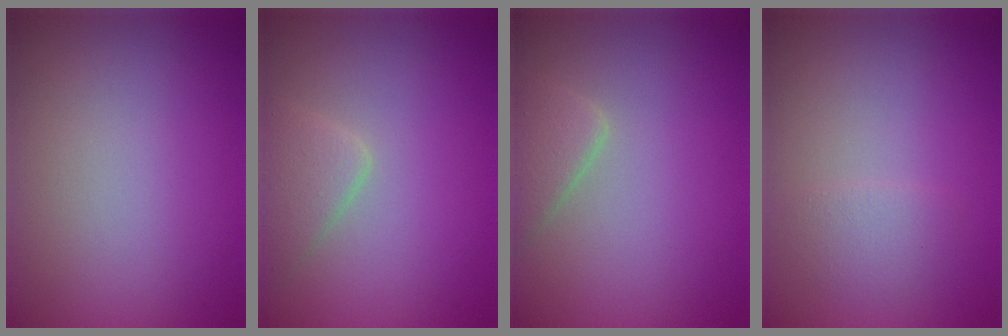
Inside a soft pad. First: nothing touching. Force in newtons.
{"total": 2.4, "press": 2.3, "slide": 0.2}
{"total": 2.4, "press": 2.4, "slide": 0.2}
{"total": 1.5, "press": 1.5, "slide": 0.1}